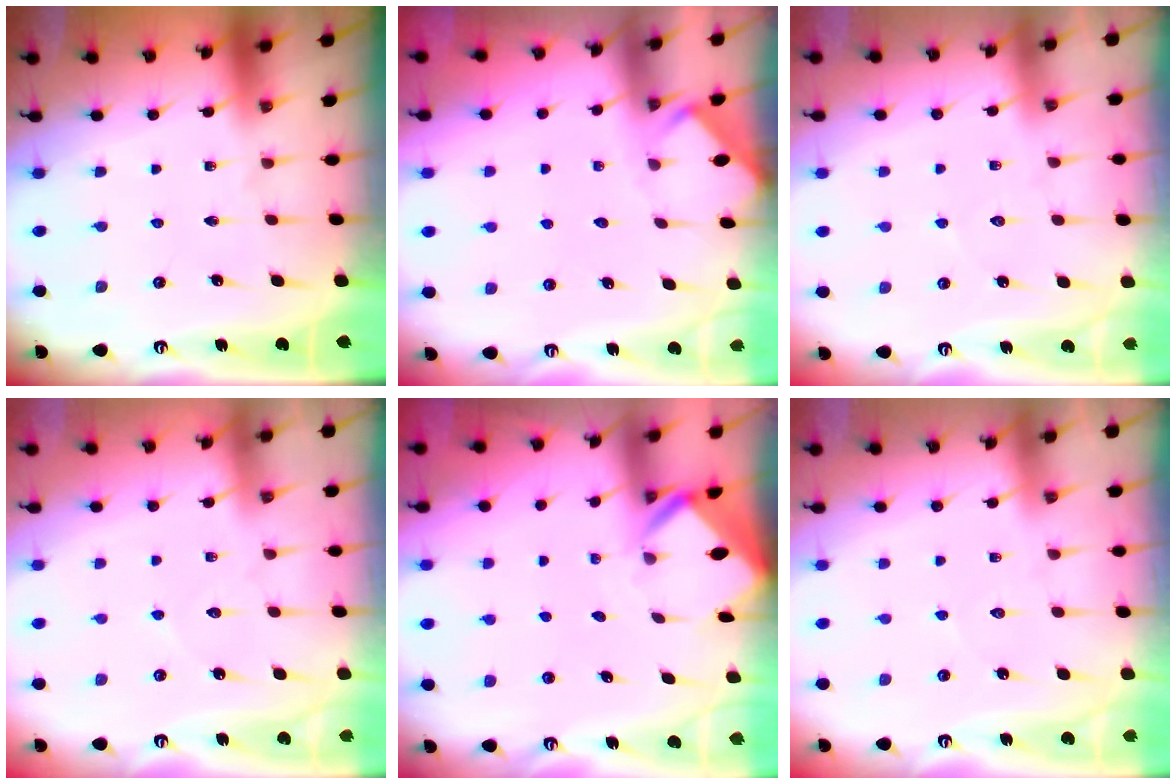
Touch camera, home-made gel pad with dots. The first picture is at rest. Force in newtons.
{"total": 4.2, "press": 4.2, "slide": 0.5}
{"total": 5.4, "press": 5.4, "slide": 0.6}
{"total": 4.9, "press": 4.8, "slide": 0.6}
{"total": 2.4, "press": 2.4, "slide": 0.1}
{"total": 5.4, "press": 5.4, "slide": 0.6}